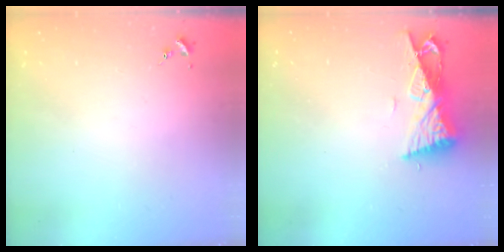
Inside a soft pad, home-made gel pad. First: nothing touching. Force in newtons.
{"total": 9.7, "press": 9.7, "slide": 0.7}